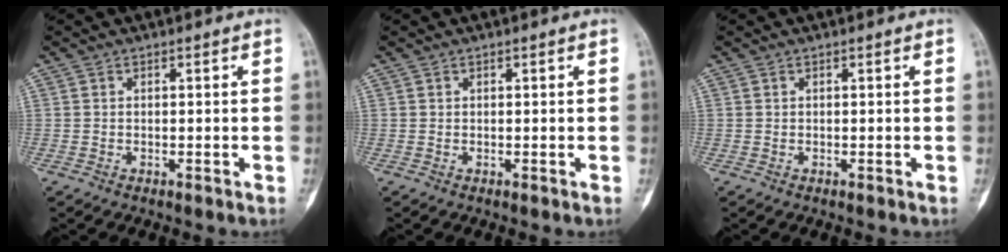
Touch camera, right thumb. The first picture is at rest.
{"total": 0.0}
{"total": 0.0}